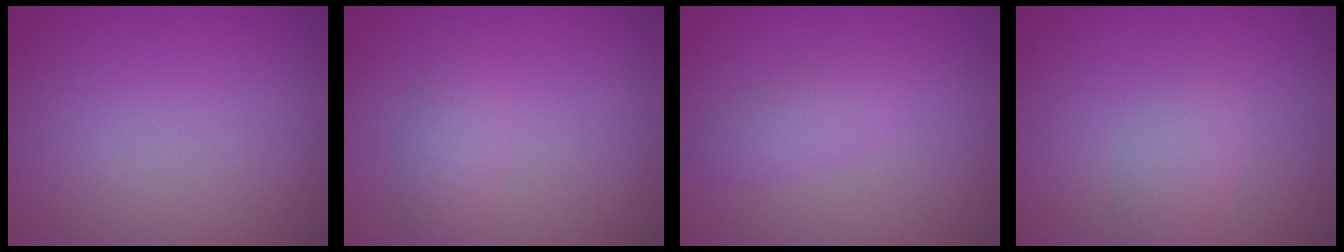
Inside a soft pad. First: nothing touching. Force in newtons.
{"total": 1.6, "press": 1.6, "slide": 0.0}
{"total": 1.7, "press": 1.7, "slide": 0.0}
{"total": 1.9, "press": 1.9, "slide": 0.1}